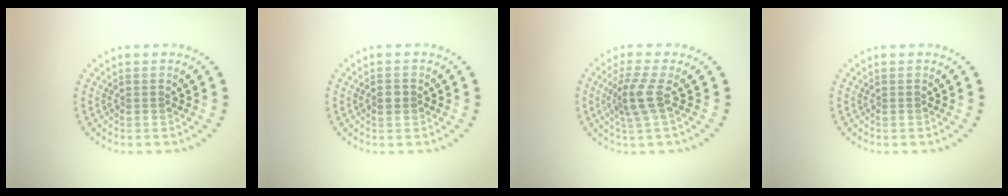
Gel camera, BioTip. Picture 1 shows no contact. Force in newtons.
{"total": 1.3, "press": 1.3, "slide": 0.1}
{"total": 2.9, "press": 2.2, "slide": 1.8}
{"total": 0.0}